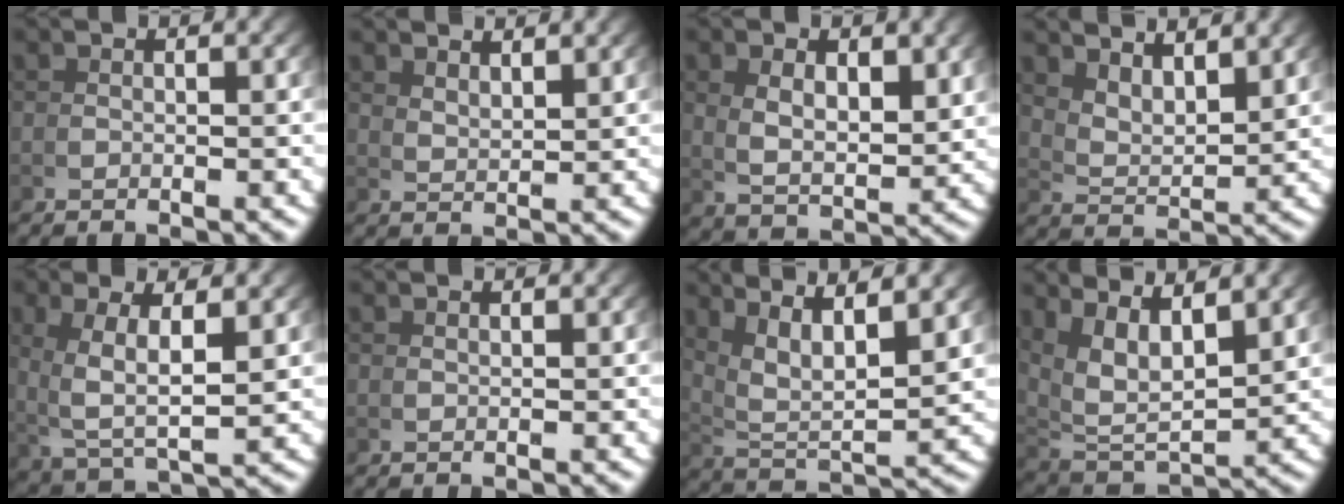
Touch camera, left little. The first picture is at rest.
{"total": 2.9, "force": [2.7, -0.8, 0.6], "torque": [-0.004, -0.002, 0.056]}
{"total": 4.0, "force": [1.5, 1.8, 3.2], "torque": [-0.058, -0.012, 0.036]}
{"total": 4.9, "force": [3.8, 1.6, 2.7], "torque": [-0.043, -0.004, 0.065]}
{"total": 5.6, "force": [1.0, 2.6, 4.8], "torque": [-0.095, -0.012, 0.036]}
{"total": 1.1, "force": [0.7, -0.8, -0.1], "torque": [0.008, 0.003, 0.016]}
{"total": 7.3, "force": [3.4, 3.2, 5.6], "torque": [-0.108, -0.014, 0.068]}
{"total": 8.3, "force": [2.2, 5.0, 6.2], "torque": [-0.121, -0.021, 0.050]}